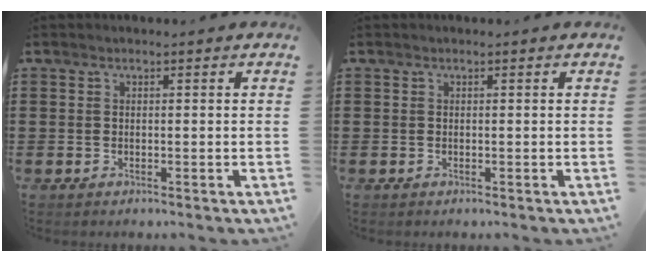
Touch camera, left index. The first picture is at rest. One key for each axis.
{"total": 0.0}